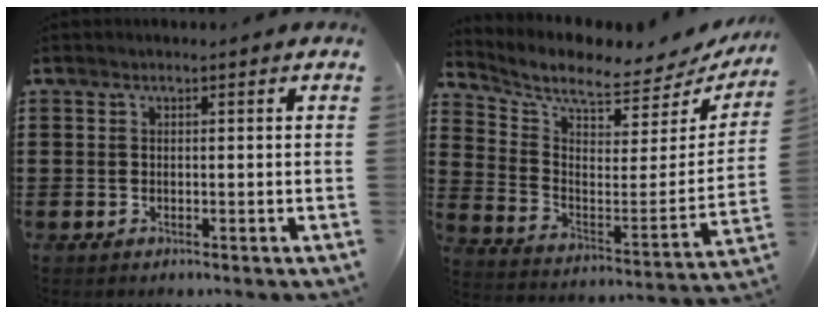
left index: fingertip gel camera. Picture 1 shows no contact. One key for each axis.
{"total": 5.7, "fx": 5.1, "fy": 0.8, "fz": 2.3, "tx": -0.067, "ty": -0.059, "tz": 0.081}